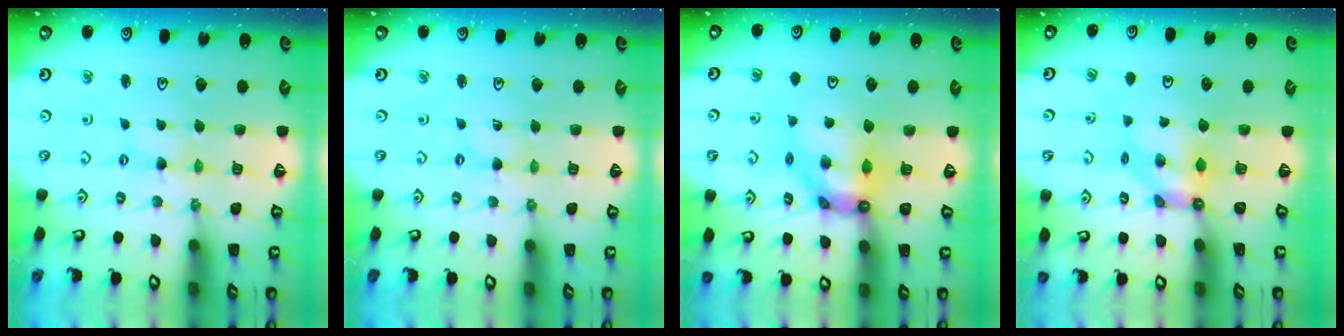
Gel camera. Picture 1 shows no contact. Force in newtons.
{"total": 0.0}
{"total": 9.7, "press": 9.7, "slide": 1.0}
{"total": 5.3, "press": 5.2, "slide": 0.4}